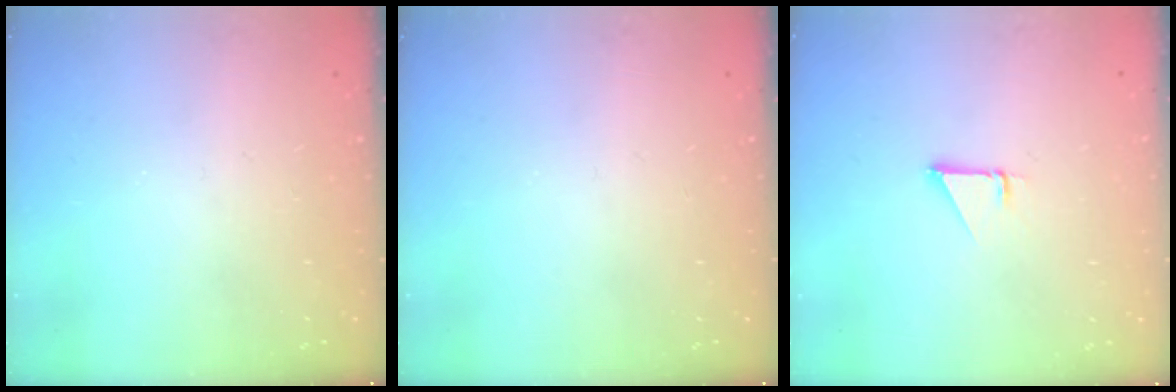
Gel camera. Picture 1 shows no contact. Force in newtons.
{"total": 0.0}
{"total": 1.0, "press": 1.0, "slide": 0.1}